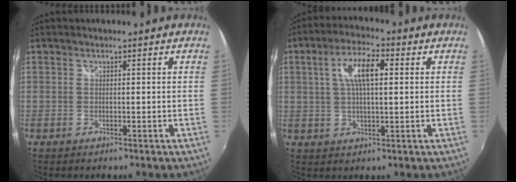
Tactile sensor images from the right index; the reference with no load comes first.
{"total": 8.0, "force": [2.0, 2.7, 7.3], "torque": [-0.135, 0.014, 0.035]}